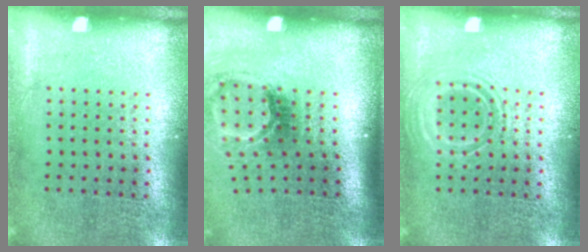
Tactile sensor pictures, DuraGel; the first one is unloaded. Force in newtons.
{"total": 2.1, "press": 1.3, "slide": 1.6}
{"total": 1.1, "press": 1.1, "slide": 0.3}